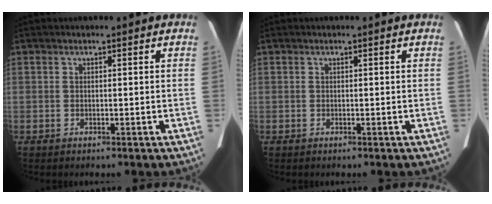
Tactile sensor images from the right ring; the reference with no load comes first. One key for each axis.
{"total": 0.0}